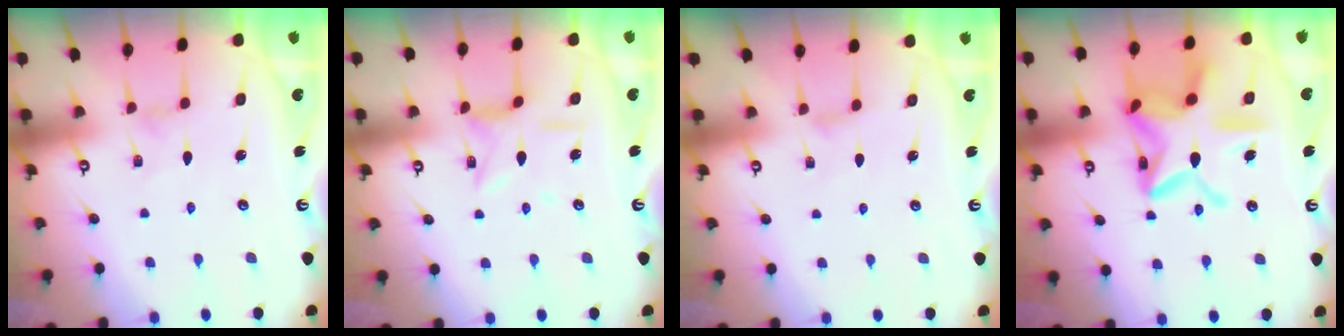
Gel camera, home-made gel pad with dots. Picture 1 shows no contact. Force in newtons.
{"total": 6.8, "press": 6.8, "slide": 0.5}
{"total": 1.1, "press": 1.1, "slide": 0.3}
{"total": 21.1, "press": 21.0, "slide": 1.9}